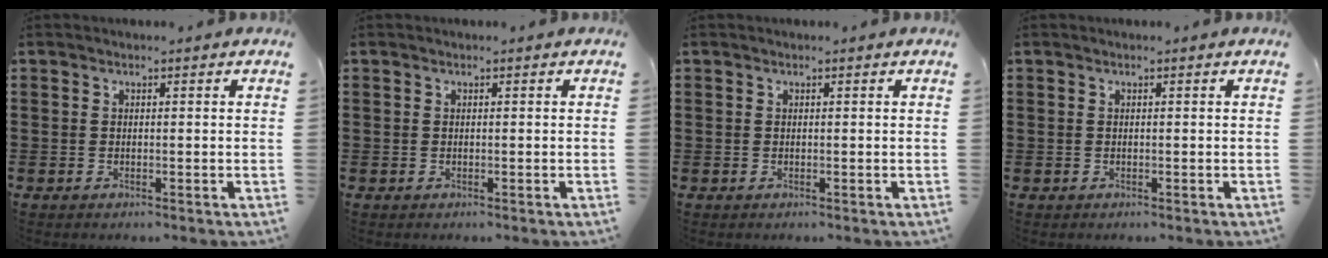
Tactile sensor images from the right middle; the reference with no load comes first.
{"total": 0.0}
{"total": 0.0}
{"total": 0.0}